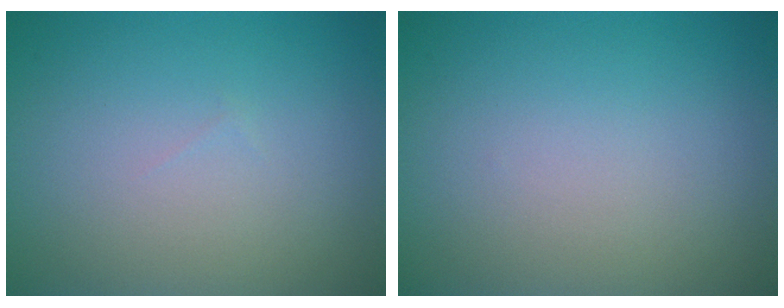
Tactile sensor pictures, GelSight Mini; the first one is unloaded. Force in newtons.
{"total": 0.0}